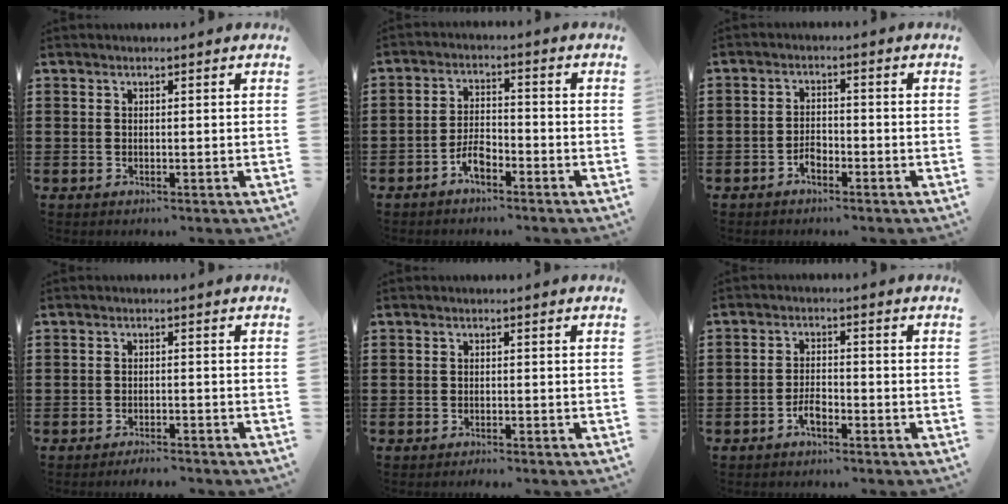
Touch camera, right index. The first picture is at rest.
{"total": 4.1, "force": [-2.7, 1.7, 2.6], "torque": [-0.060, 0.005, -0.056]}
{"total": 2.4, "force": [-1.7, 1.2, 1.2], "torque": [-0.027, 0.005, -0.034]}
{"total": 1.9, "force": [-1.9, 0.0, 0.2], "torque": [-0.008, 0.001, -0.039]}
{"total": 0.8, "force": [-0.8, 0.0, 0.1], "torque": [-0.004, -0.001, -0.017]}
{"total": 2.9, "force": [-1.9, 1.1, 2.0], "torque": [-0.045, 0.003, -0.039]}